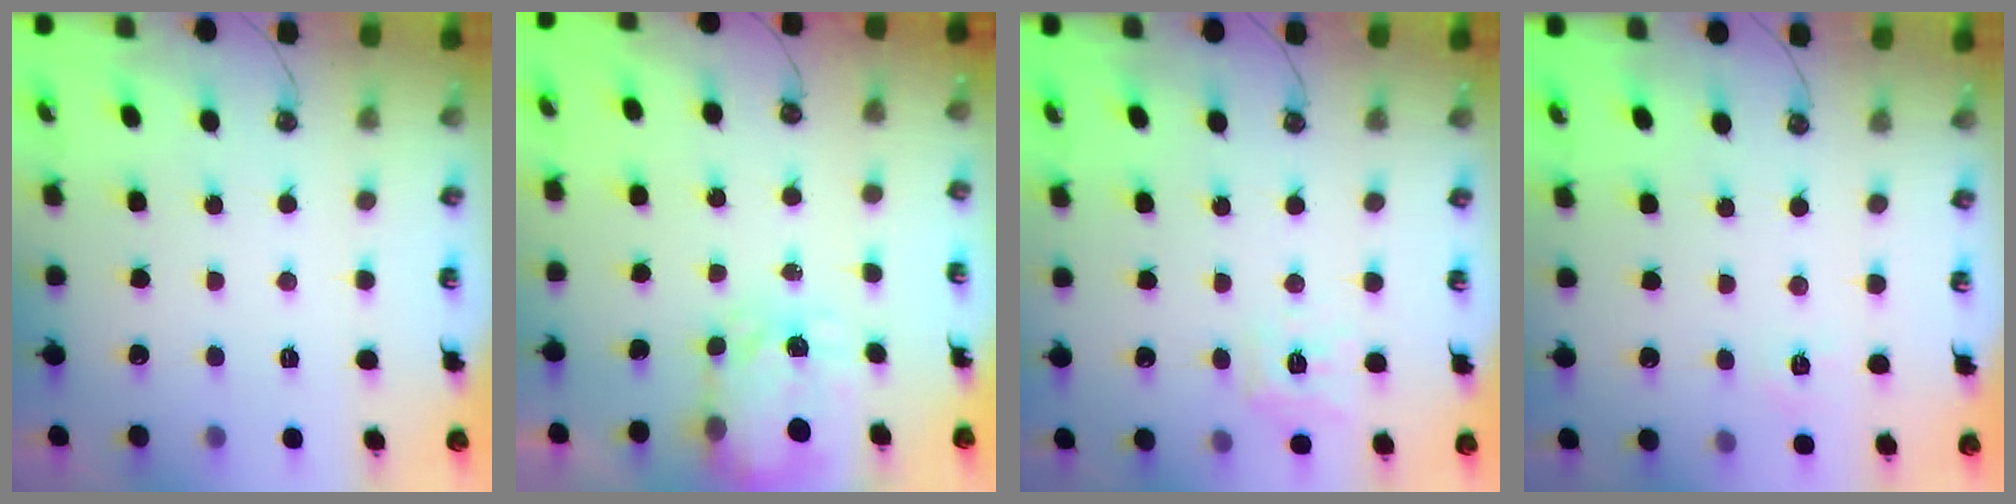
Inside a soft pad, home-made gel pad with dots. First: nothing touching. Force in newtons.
{"total": 3.8, "press": 3.8, "slide": 0.5}
{"total": 10.0, "press": 9.9, "slide": 1.1}
{"total": 2.8, "press": 2.8, "slide": 0.4}